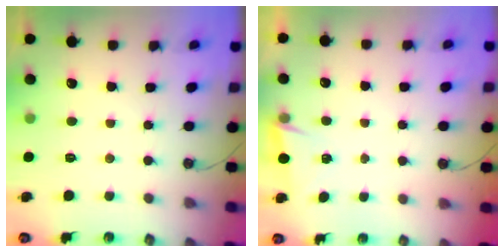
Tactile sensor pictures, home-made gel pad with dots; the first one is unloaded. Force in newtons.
{"total": 2.4, "press": 2.2, "slide": 1.1}